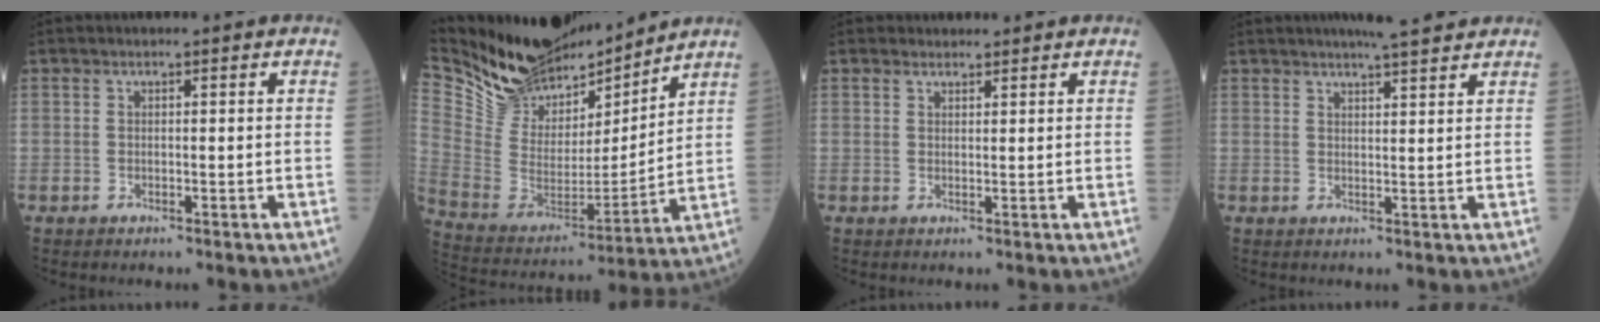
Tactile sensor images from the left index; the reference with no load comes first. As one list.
[{"total": 17.4, "force": [15.6, 5.2, 5.6], "torque": [-0.120, -0.015, 0.286]}, {"total": 1.2, "force": [1.1, 0.6, -0.1], "torque": [-0.002, 0.006, 0.018]}, {"total": 6.2, "force": [5.5, 0.4, 2.9], "torque": [-0.044, 0.013, 0.075]}]